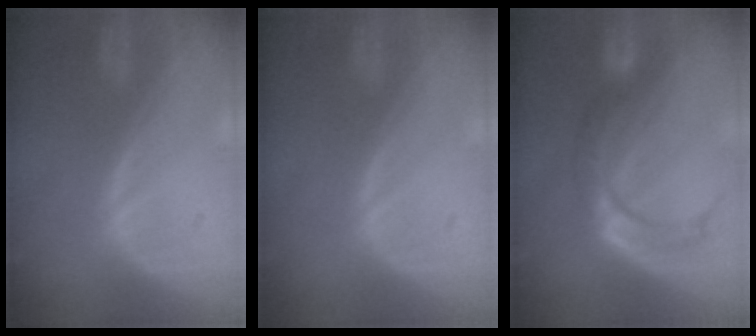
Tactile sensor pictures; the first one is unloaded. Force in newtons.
{"total": 0.0}
{"total": 7.5, "press": 7.0, "slide": 2.7}